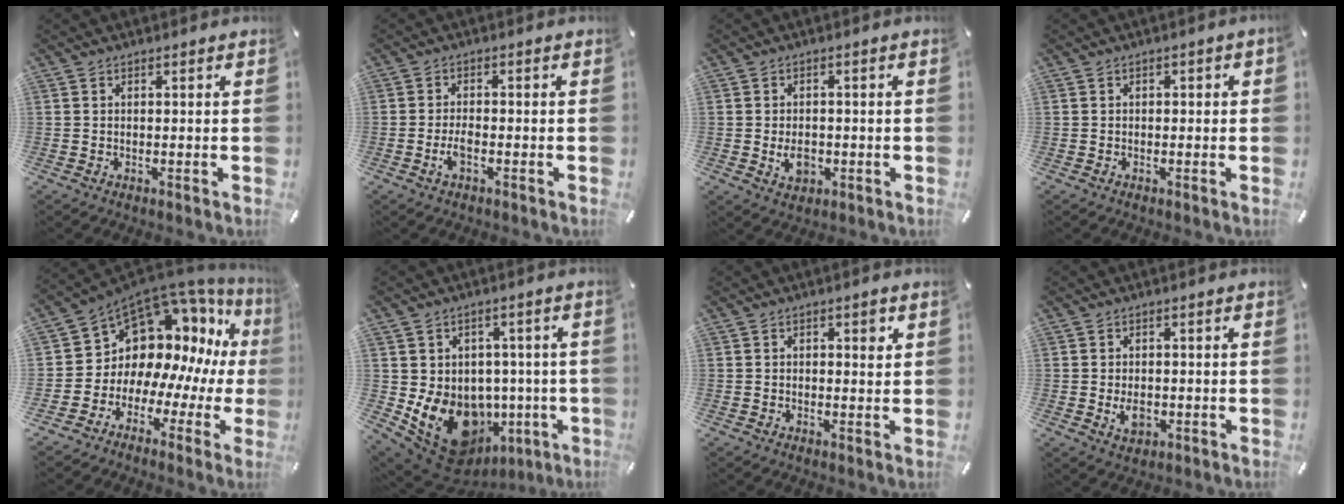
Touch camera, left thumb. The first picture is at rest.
{"total": 3.3, "force": [-1.6, 1.4, 2.6], "torque": [-0.057, 0.004, -0.031]}
{"total": 5.0, "force": [-1.2, 3.7, 3.2], "torque": [-0.060, -0.001, -0.022]}
{"total": 1.1, "force": [-0.6, 0.7, 0.5], "torque": [-0.010, 0.004, -0.014]}
{"total": 13.0, "force": [6.9, 9.7, 5.4], "torque": [-0.092, -0.094, 0.137]}
{"total": 14.9, "force": [-5.0, 11.5, 8.0], "torque": [-0.130, 0.001, -0.069]}
{"total": 2.7, "force": [0.7, 1.5, 2.1], "torque": [-0.020, 0.001, 0.004]}
{"total": 4.4, "force": [-1.0, 3.1, 2.9], "torque": [-0.055, -0.003, -0.020]}